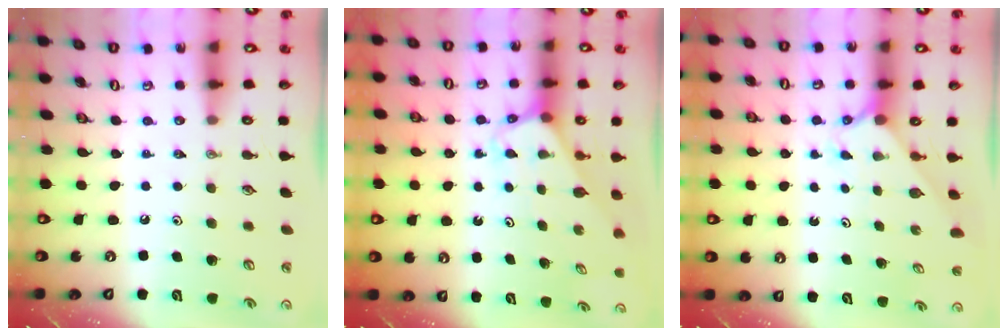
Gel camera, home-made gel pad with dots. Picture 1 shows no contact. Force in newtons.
{"total": 3.2, "press": 3.2, "slide": 0.2}
{"total": 3.1, "press": 3.0, "slide": 0.4}